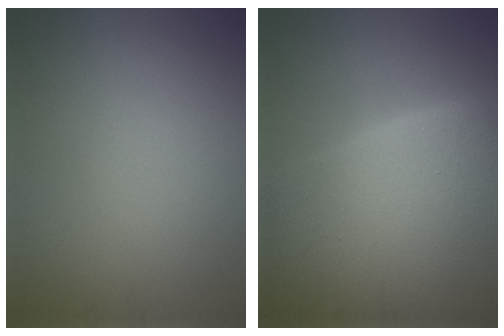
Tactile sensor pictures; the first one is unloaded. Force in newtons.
{"total": 19.9, "press": 19.9, "slide": 0.9}